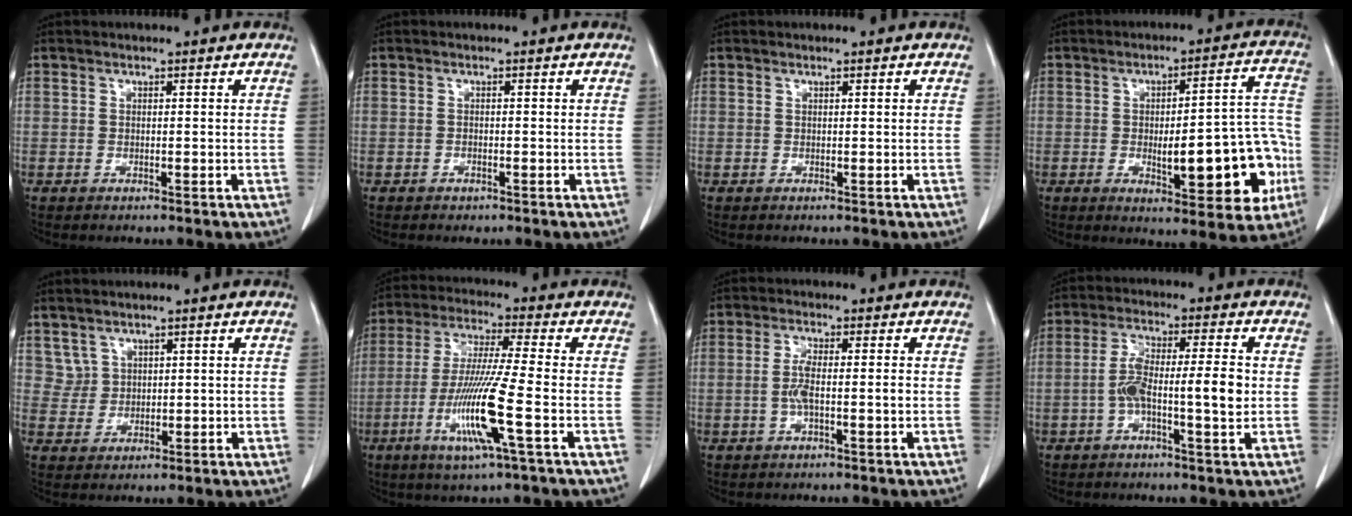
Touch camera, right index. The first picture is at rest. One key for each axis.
{"total": 0.6, "fx": -0.5, "fy": 0.4, "fz": 0.2, "tx": -0.007, "ty": 0.000, "tz": -0.005}
{"total": 0.0}
{"total": 16.4, "fx": -4.1, "fy": 4.7, "fz": 15.1, "tx": -0.168, "ty": 0.033, "tz": -0.040}
{"total": 2.8, "fx": 1.8, "fy": 2.1, "fz": -0.2, "tx": 0.010, "ty": 0.004, "tz": 0.036}
{"total": 12.3, "fx": -4.0, "fy": -0.7, "fz": 11.7, "tx": -0.239, "ty": -0.020, "tz": -0.080}
{"total": 3.7, "fx": -0.8, "fy": 0.4, "fz": 3.6, "tx": -0.076, "ty": 0.006, "tz": -0.012}
{"total": 8.3, "fx": -1.1, "fy": 1.2, "fz": 8.2, "tx": -0.155, "ty": 0.017, "tz": -0.021}